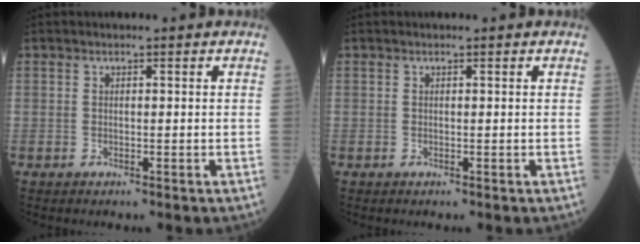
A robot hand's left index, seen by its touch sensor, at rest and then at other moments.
{"total": 0.0}